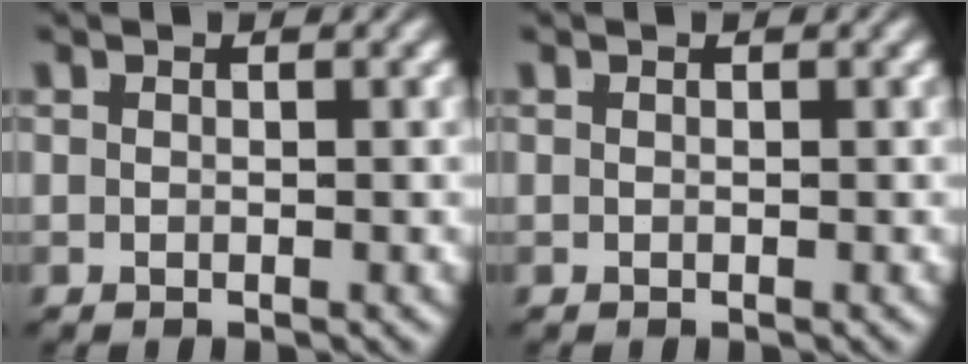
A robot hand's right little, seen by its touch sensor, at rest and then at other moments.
{"total": 0.0}